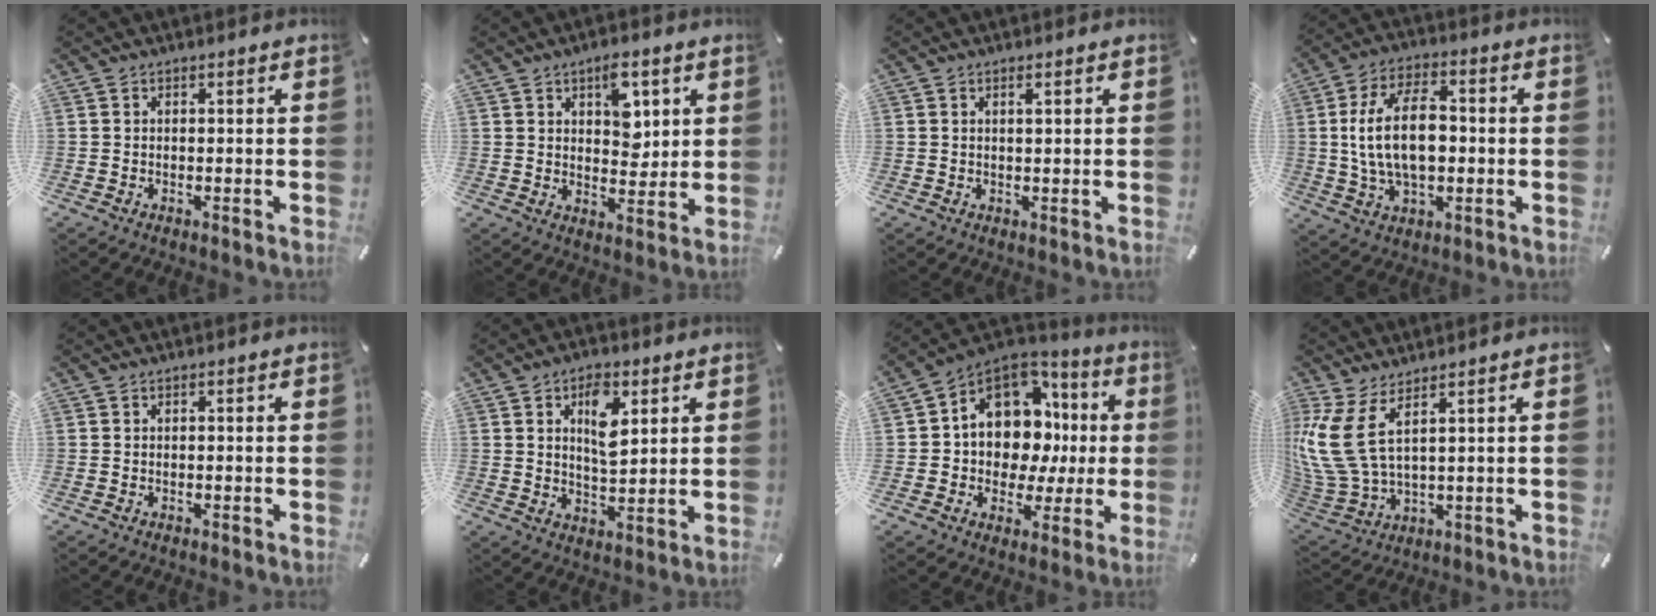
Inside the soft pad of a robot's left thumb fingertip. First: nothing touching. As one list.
[{"total": 7.6, "force": [3.5, 4.9, 4.7], "torque": [-0.049, -0.016, 0.054]}, {"total": 1.0, "force": [0.5, 0.1, 0.9], "torque": [-0.017, 0.000, 0.007]}, {"total": 15.1, "force": [0.2, 9.0, 12.1], "torque": [-0.236, 0.008, 0.003]}, {"total": 0.0}, {"total": 8.8, "force": [3.6, 4.9, 6.3], "torque": [-0.096, -0.004, 0.058]}, {"total": 12.6, "force": [2.6, 10.7, 6.3], "torque": [-0.097, -0.035, 0.054]}, {"total": 11.4, "force": [4.7, 5.2, 9.0], "torque": [-0.231, -0.038, 0.085]}]